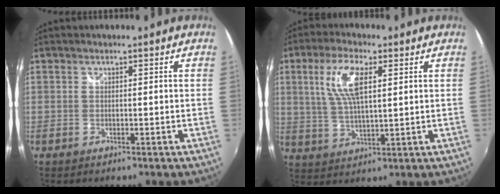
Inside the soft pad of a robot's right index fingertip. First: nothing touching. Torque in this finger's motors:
{"motor_torque": [0.96, 0.19, 0.69, 0.17]}